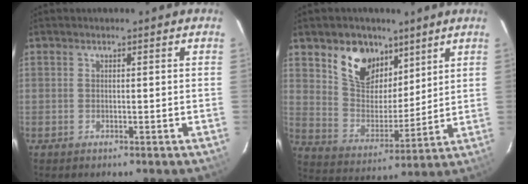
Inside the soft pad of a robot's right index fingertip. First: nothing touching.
{"total": 13.0, "force": [7.9, 8.4, 6.1], "torque": [-0.121, 0.009, 0.153]}